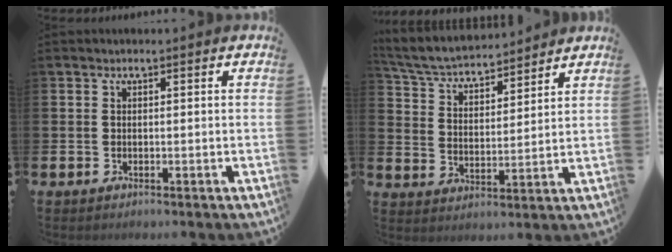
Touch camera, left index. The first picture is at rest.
{"total": 5.5, "force": [5.3, 1.0, 1.2], "torque": [-0.050, -0.039, 0.089]}